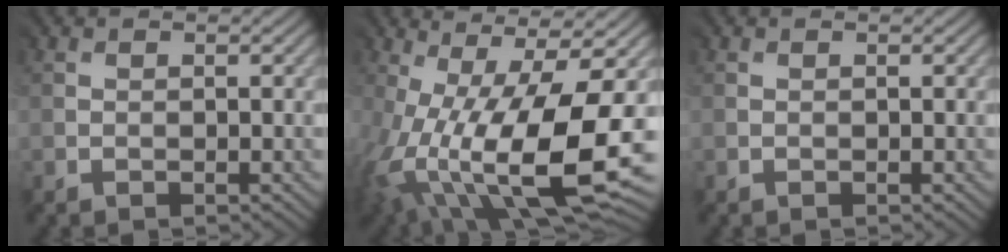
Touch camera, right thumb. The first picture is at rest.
{"total": 16.6, "force": [-3.7, 6.8, 14.7], "torque": [-0.279, -0.046, -0.048]}
{"total": 0.0}